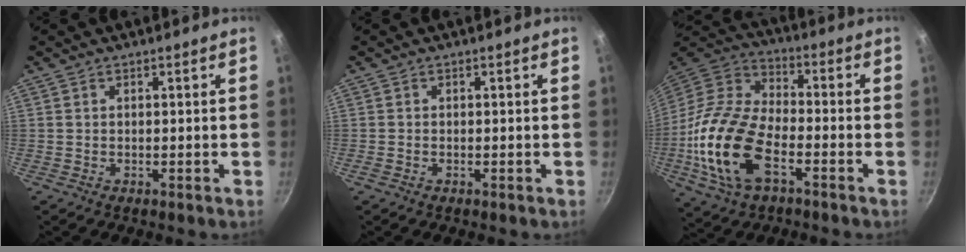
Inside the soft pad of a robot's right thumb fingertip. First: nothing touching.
{"total": 0.0}
{"total": 20.3, "force": [-6.5, 10.9, 15.9], "torque": [-0.313, 0.034, -0.139]}